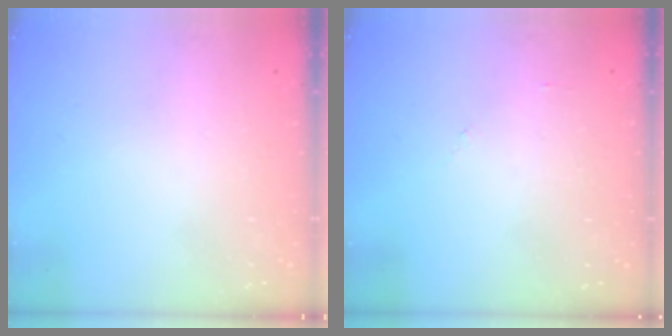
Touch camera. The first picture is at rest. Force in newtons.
{"total": 7.1, "press": 7.1, "slide": 0.5}